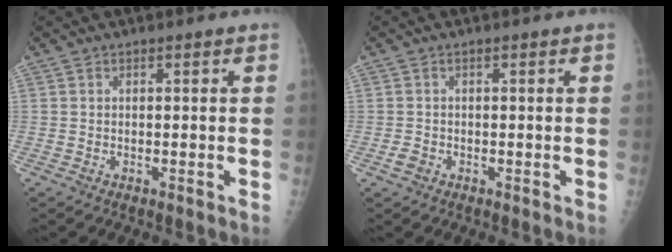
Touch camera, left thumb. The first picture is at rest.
{"total": 1.4, "force": [-0.6, 1.1, 0.6], "torque": [-0.010, 0.001, -0.011]}